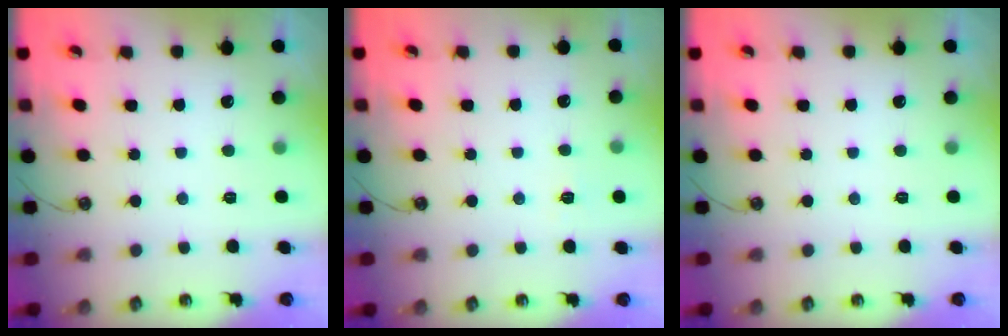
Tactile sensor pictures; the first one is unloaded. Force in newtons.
{"total": 4.0, "press": 3.9, "slide": 0.4}
{"total": 0.0}